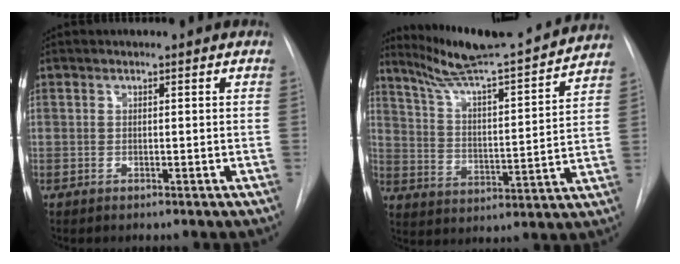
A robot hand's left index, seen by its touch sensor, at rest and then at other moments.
{"total": 20.0, "force": [18.6, 0.1, 7.5], "torque": [-0.127, -0.028, 0.273]}